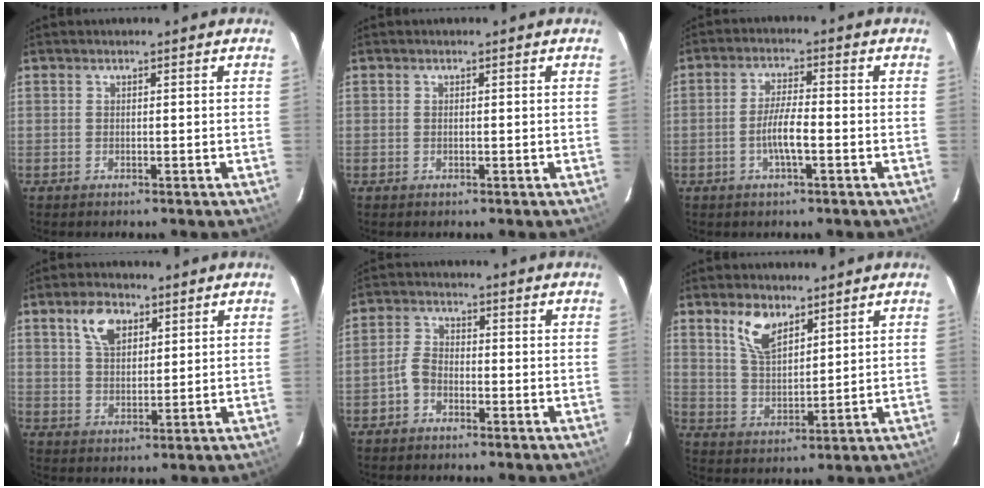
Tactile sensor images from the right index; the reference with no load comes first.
{"total": 0.0}
{"total": 5.1, "force": [-1.8, 0.7, 4.7], "torque": [-0.093, 0.003, -0.034]}
{"total": 6.8, "force": [3.5, 3.8, 4.3], "torque": [-0.080, 0.012, 0.065]}
{"total": 3.4, "force": [-2.1, 2.1, 1.7], "torque": [-0.037, 0.011, -0.043]}
{"total": 7.8, "force": [5.0, 3.7, 4.7], "torque": [-0.088, 0.008, 0.101]}